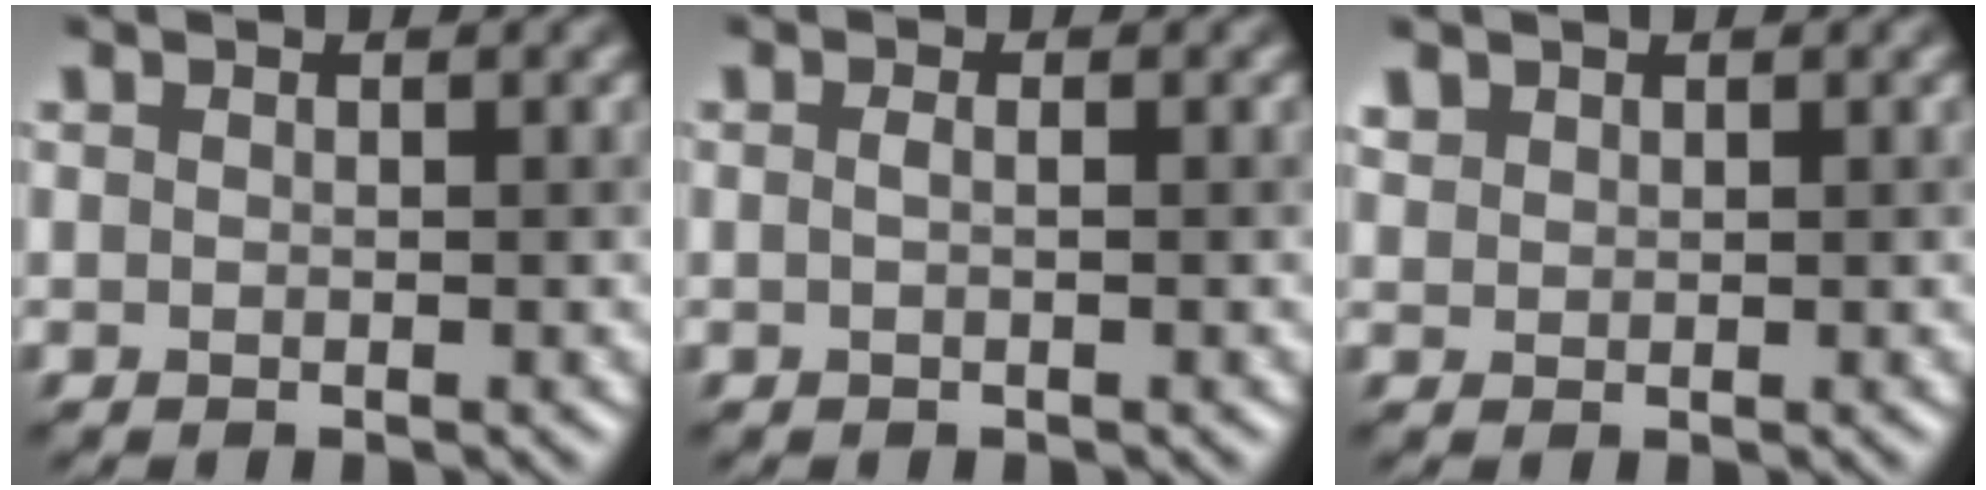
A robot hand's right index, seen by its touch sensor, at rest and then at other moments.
{"total": 0.7, "force": [0.0, 0.1, 0.7], "torque": [-0.016, 0.001, 0.000]}
{"total": 1.1, "force": [0.8, 0.7, 0.1], "torque": [-0.004, 0.002, 0.020]}